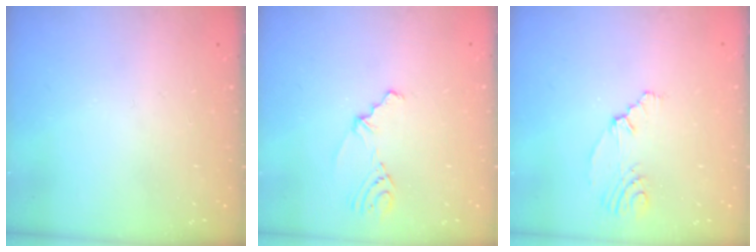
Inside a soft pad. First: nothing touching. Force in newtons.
{"total": 2.7, "press": 2.3, "slide": 1.6}
{"total": 4.1, "press": 1.4, "slide": 3.9}